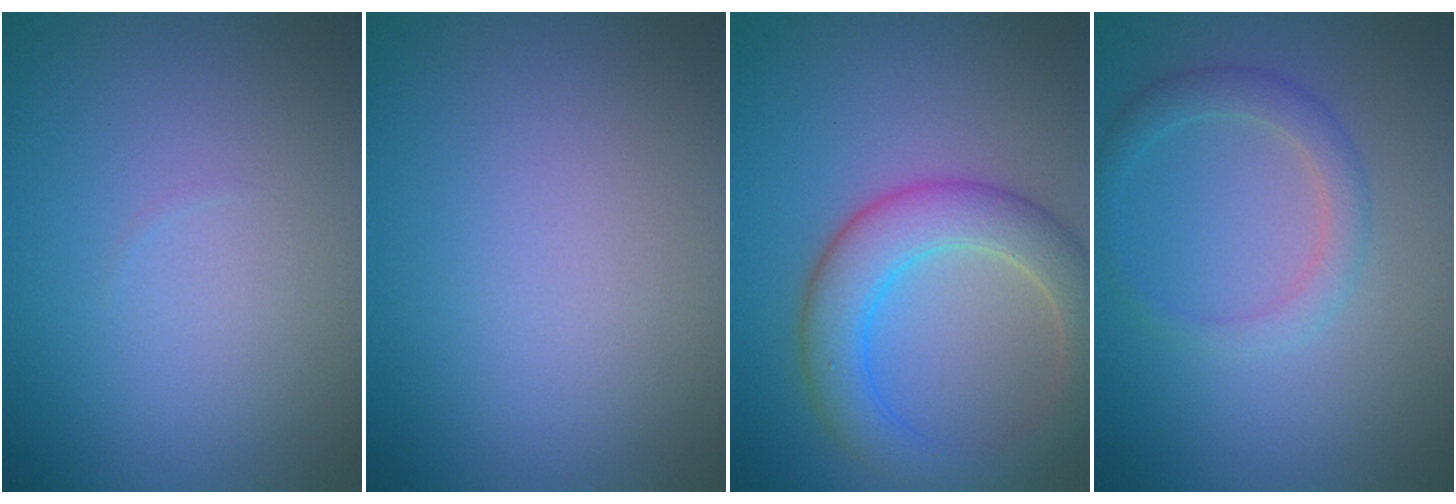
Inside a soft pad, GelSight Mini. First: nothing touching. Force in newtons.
{"total": 0.0}
{"total": 6.0, "press": 6.0, "slide": 0.6}
{"total": 2.2, "press": 2.2, "slide": 0.2}